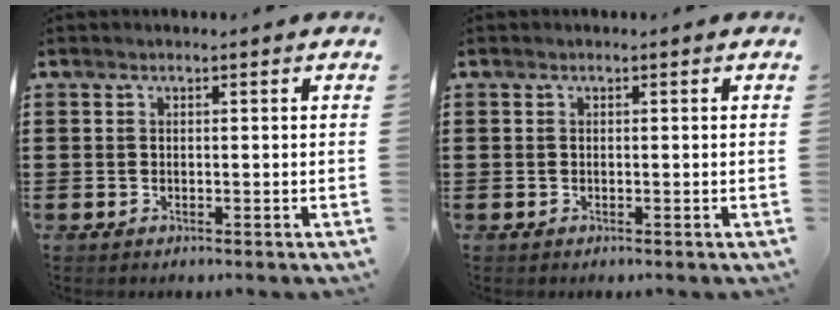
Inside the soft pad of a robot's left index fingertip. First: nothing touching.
{"total": 0.0}